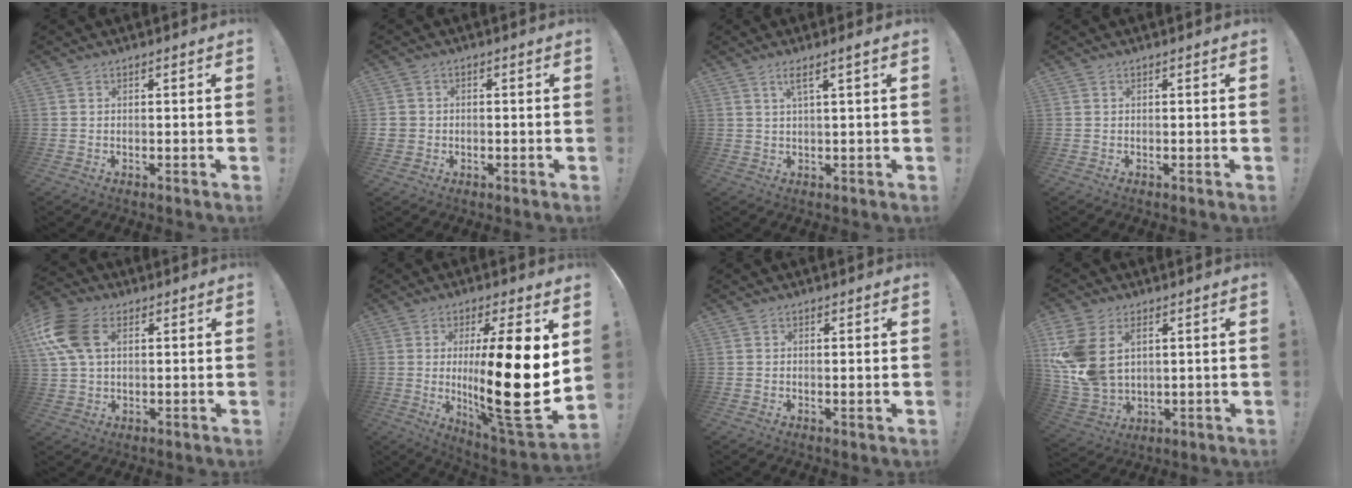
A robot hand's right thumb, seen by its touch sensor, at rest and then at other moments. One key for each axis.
{"total": 3.2, "fx": -0.5, "fy": 3.0, "fz": 0.8, "tx": -0.025, "ty": 0.006, "tz": -0.009}
{"total": 4.0, "fx": 1.5, "fy": -0.1, "fz": 3.7, "tx": -0.065, "ty": 0.001, "tz": 0.020}
{"total": 0.0}
{"total": 14.5, "fx": 4.4, "fy": 9.3, "fz": 10.2, "tx": -0.205, "ty": -0.002, "tz": 0.084}
{"total": 23.1, "fx": 0.7, "fy": 4.1, "fz": 22.7, "tx": -0.382, "ty": -0.030, "tz": 0.010}
{"total": 0.9, "fx": 0.6, "fy": -0.1, "fz": 0.7, "tx": -0.002, "ty": -0.004, "tz": 0.008}
{"total": 13.7, "fx": 4.4, "fy": 9.4, "fz": 9.0, "tx": -0.186, "ty": -0.017, "tz": 0.087}